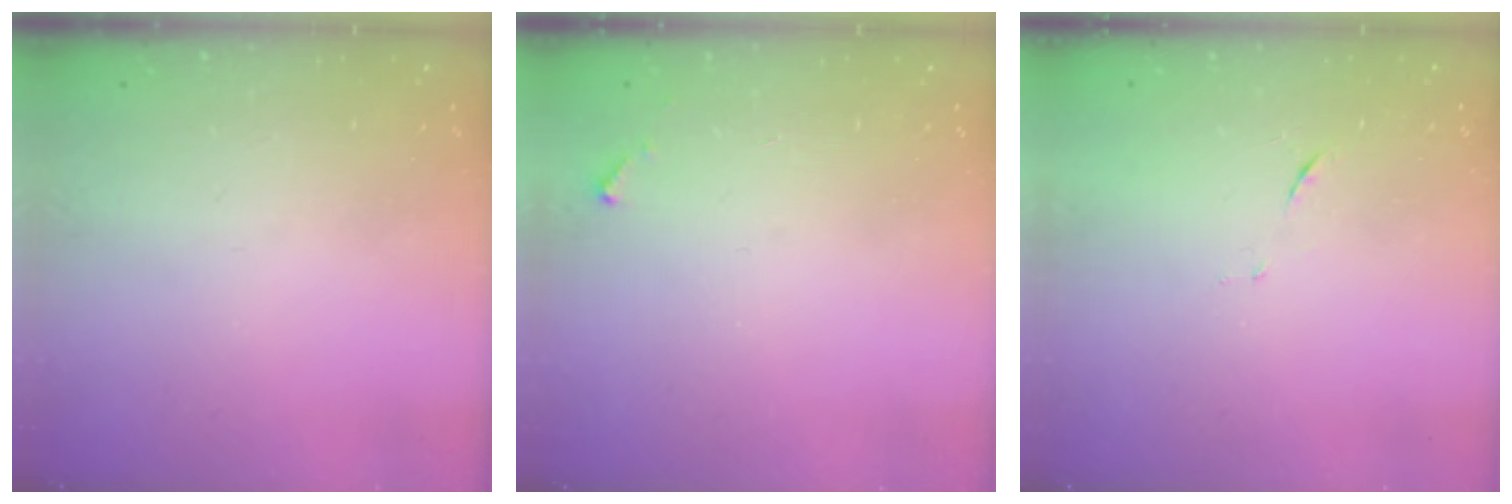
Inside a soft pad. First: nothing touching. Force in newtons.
{"total": 2.8, "press": 2.8, "slide": 0.1}
{"total": 6.7, "press": 6.6, "slide": 0.6}